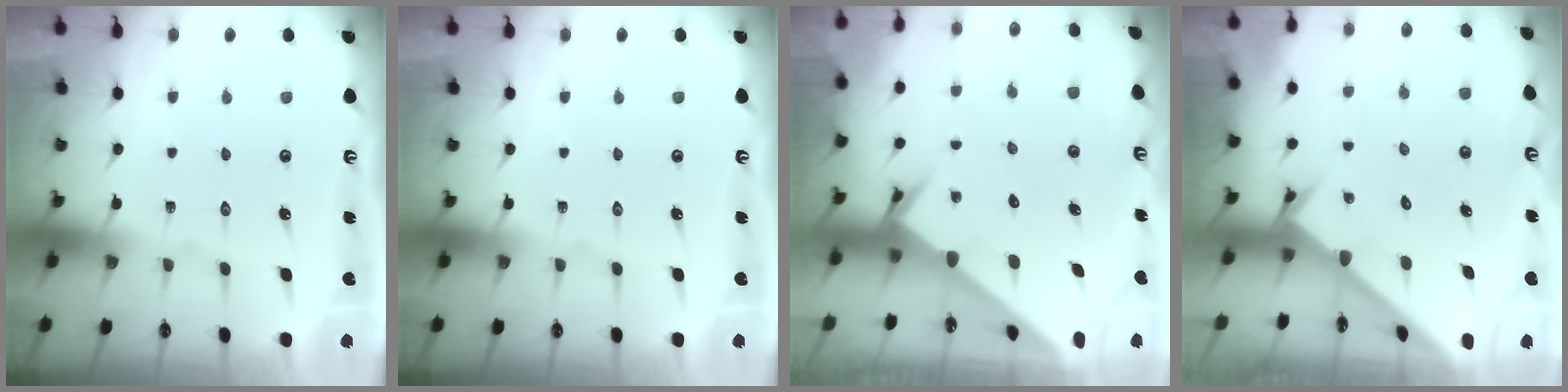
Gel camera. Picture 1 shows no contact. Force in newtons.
{"total": 0.0}
{"total": 3.1, "press": 3.1, "slide": 0.3}
{"total": 2.4, "press": 2.4, "slide": 0.2}